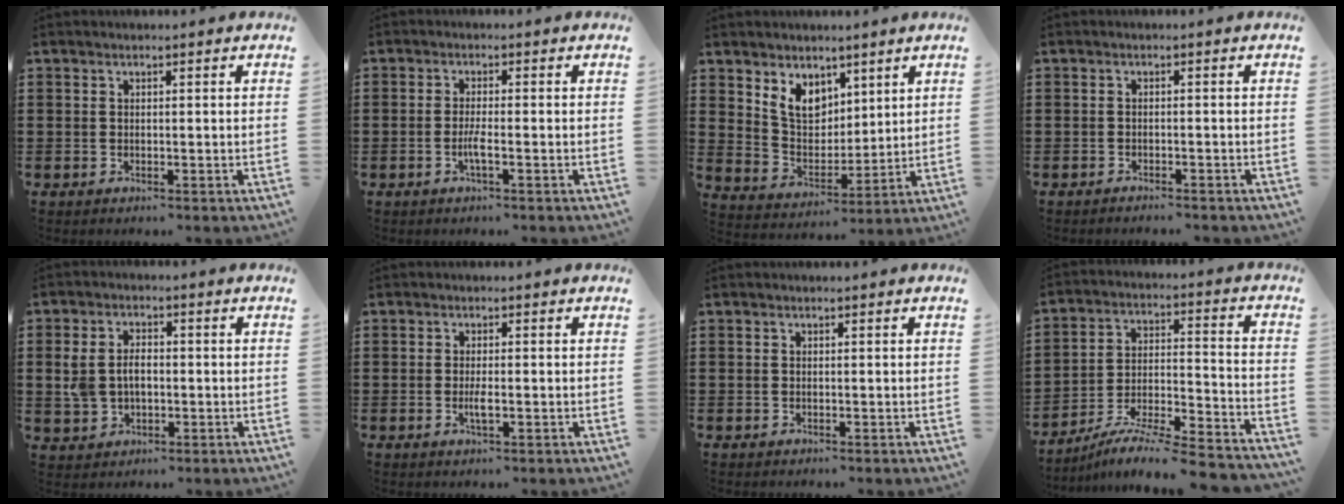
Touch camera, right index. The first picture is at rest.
{"total": 2.6, "force": [-1.0, 0.2, 2.4], "torque": [-0.056, -0.007, -0.022]}
{"total": 7.0, "force": [4.4, 4.8, 2.8], "torque": [-0.079, -0.002, 0.084]}
{"total": 1.0, "force": [-0.9, 0.0, 0.2], "torque": [-0.007, 0.000, -0.019]}
{"total": 4.6, "force": [0.0, 3.2, 3.2], "torque": [-0.082, 0.007, -0.007]}
{"total": 2.1, "force": [-0.6, 0.3, 2.0], "torque": [-0.050, -0.005, -0.015]}
{"total": 0.0}
{"total": 8.4, "force": [-7.7, 0.0, 3.4], "torque": [-0.053, 0.000, -0.155]}